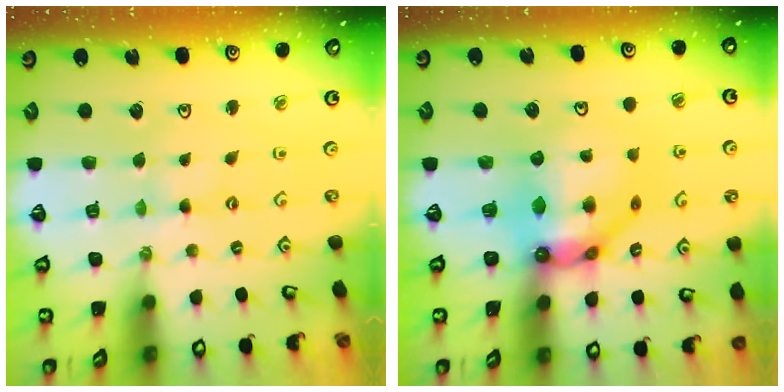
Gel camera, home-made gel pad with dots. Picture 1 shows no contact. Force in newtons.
{"total": 12.2, "press": 12.2, "slide": 0.9}